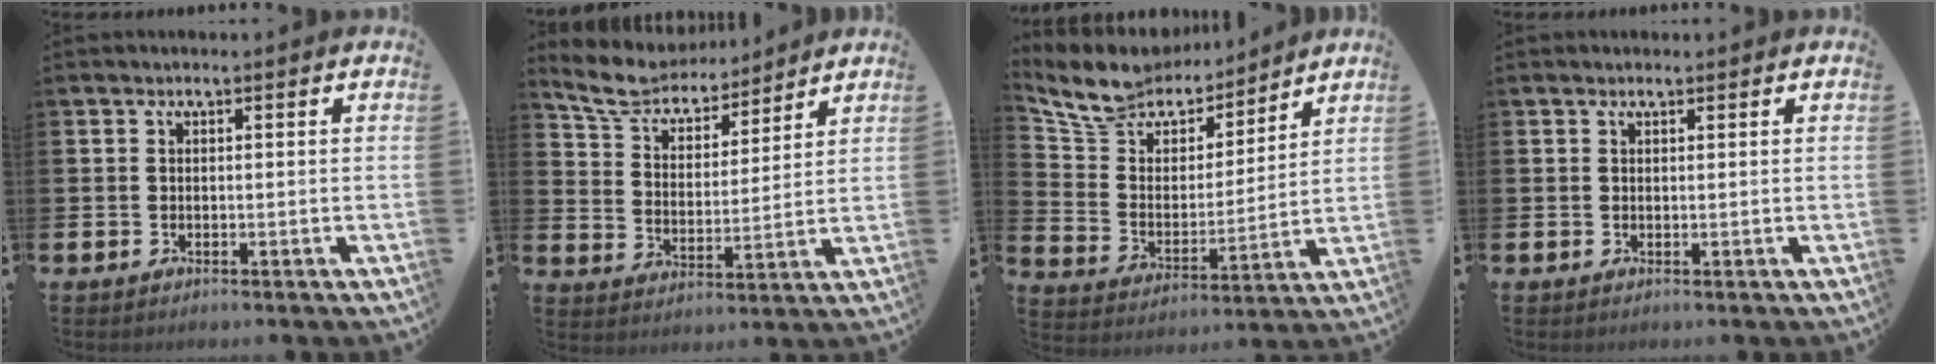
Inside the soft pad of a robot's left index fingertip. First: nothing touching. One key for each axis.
{"total": 7.8, "fx": 7.4, "fy": 2.1, "fz": 1.5, "tx": -0.069, "ty": -0.047, "tz": 0.132}
{"total": 9.6, "fx": 8.8, "fy": 3.7, "fz": 1.1, "tx": -0.078, "ty": -0.062, "tz": 0.161}
{"total": 0.9, "fx": 0.9, "fy": 0.3, "fz": 0.2, "tx": 0.010, "ty": -0.003, "tz": 0.013}